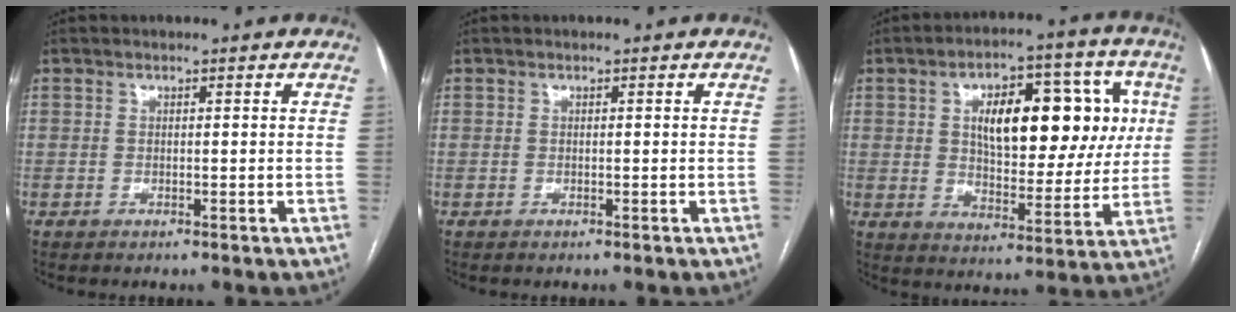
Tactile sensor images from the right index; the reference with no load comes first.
{"total": 0.0}
{"total": 18.6, "force": [4.3, 8.5, 16.0], "torque": [-0.227, 0.036, 0.068]}